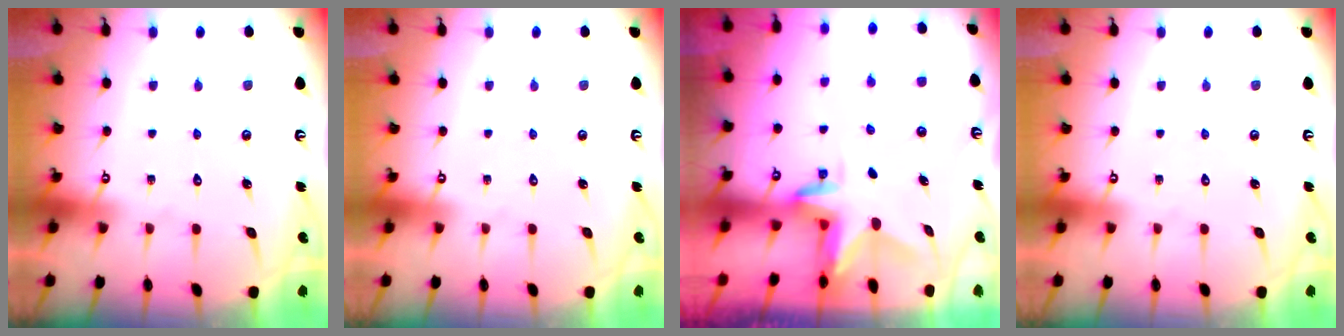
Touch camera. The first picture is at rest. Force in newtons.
{"total": 0.0}
{"total": 2.9, "press": 2.9, "slide": 0.2}
{"total": 0.0}